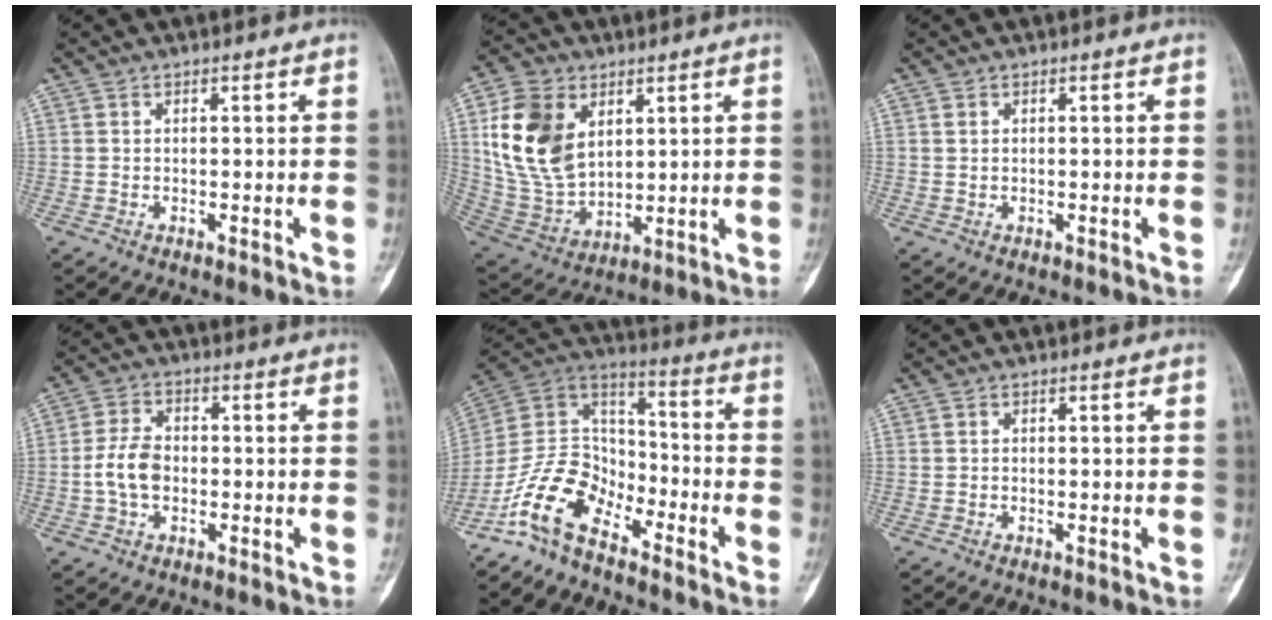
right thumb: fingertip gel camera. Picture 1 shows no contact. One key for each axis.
{"total": 16.0, "fx": 4.8, "fy": 10.8, "fz": 10.8, "tx": -0.194, "ty": -0.020, "tz": 0.107}
{"total": 0.6, "fx": 0.2, "fy": 0.4, "fz": 0.4, "tx": -0.011, "ty": -0.001, "tz": 0.008}
{"total": 6.7, "fx": -1.1, "fy": 4.6, "fz": 4.8, "tx": -0.088, "ty": 0.018, "tz": -0.026}
{"total": 12.6, "fx": -8.8, "fy": 6.6, "fz": 6.0, "tx": -0.104, "ty": 0.087, "tz": -0.183}
{"total": 0.0}